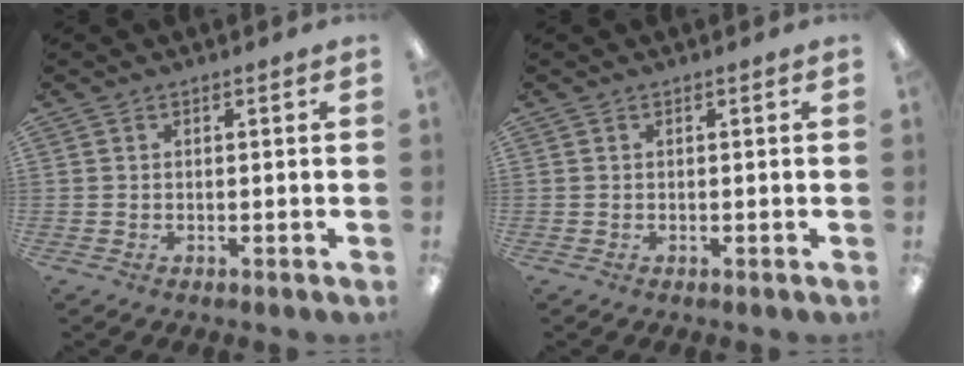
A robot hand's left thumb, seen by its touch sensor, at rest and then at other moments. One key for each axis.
{"total": 0.0}